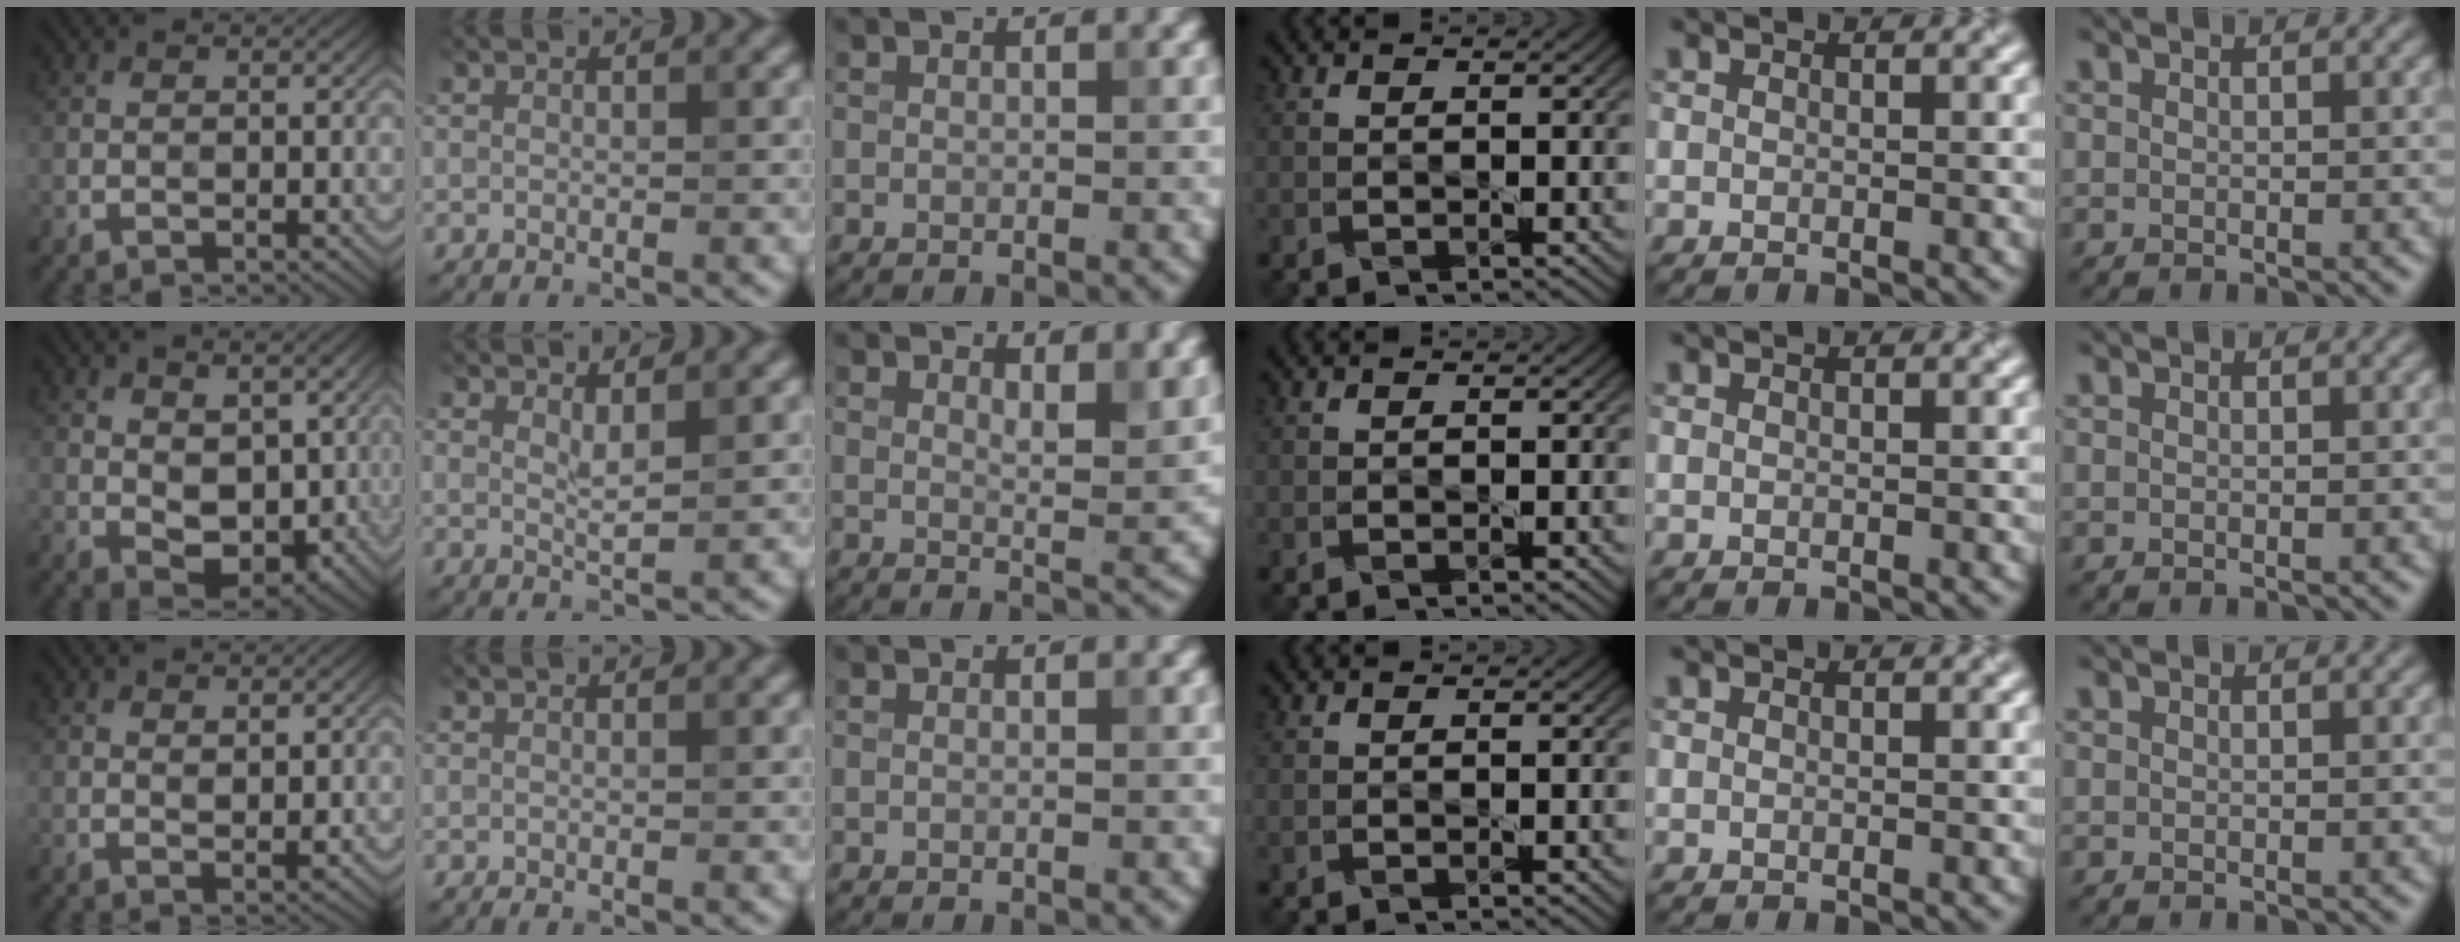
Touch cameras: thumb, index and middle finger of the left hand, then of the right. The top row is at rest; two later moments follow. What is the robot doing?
{"motion": "squeeze", "object": "sponge"}